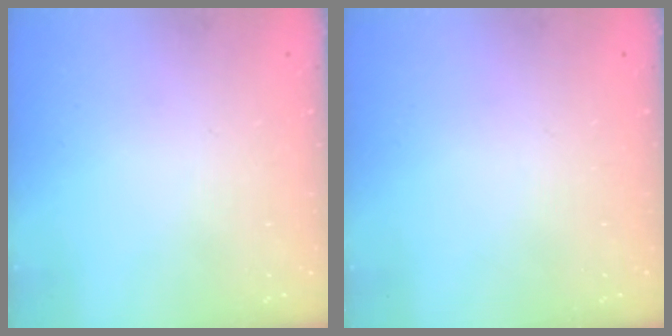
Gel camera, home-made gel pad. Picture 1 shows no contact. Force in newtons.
{"total": 0.0}